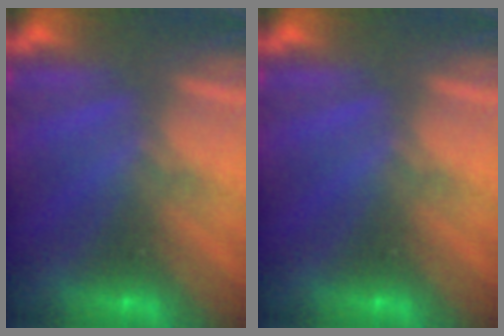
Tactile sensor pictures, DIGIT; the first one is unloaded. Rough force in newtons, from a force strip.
{"total": 0.0}